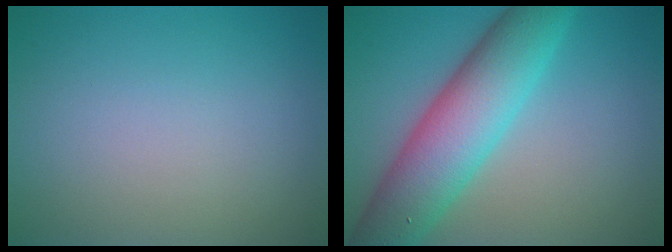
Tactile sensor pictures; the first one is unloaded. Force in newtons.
{"total": 8.8, "press": 8.8, "slide": 0.2}